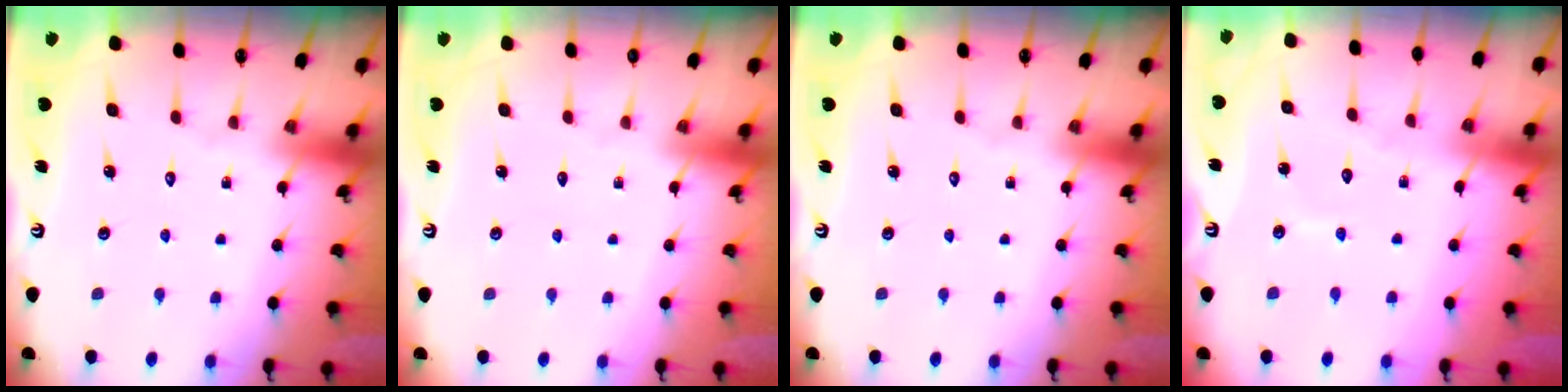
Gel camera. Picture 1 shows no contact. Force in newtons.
{"total": 0.0}
{"total": 0.0}
{"total": 3.7, "press": 3.7, "slide": 0.3}